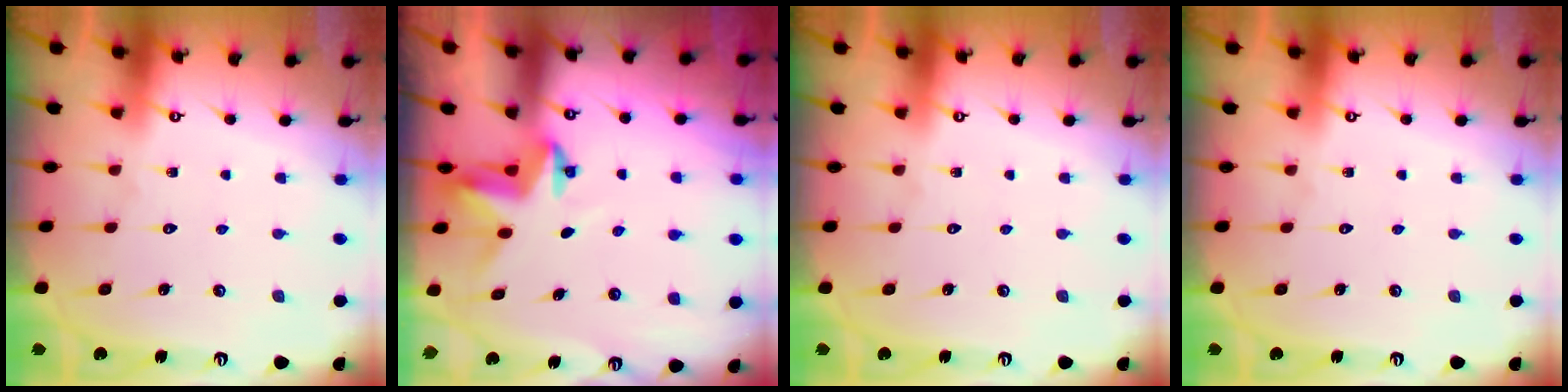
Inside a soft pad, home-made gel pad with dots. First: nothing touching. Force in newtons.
{"total": 3.3, "press": 3.3, "slide": 0.2}
{"total": 0.0}
{"total": 0.0}